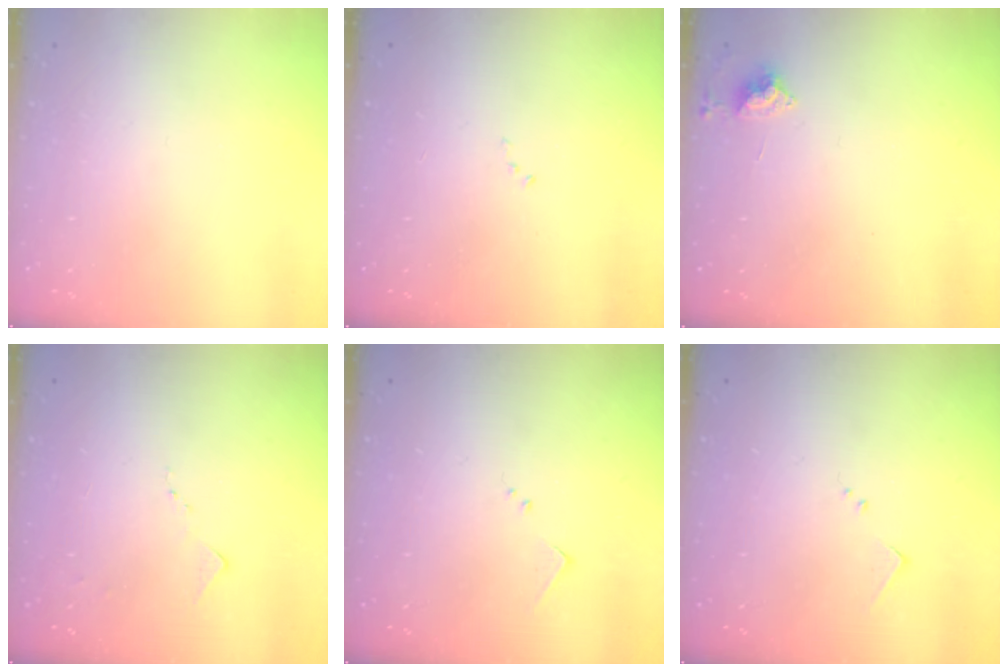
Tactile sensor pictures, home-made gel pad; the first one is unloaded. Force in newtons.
{"total": 5.8, "press": 5.8, "slide": 0.8}
{"total": 3.7, "press": 3.7, "slide": 0.5}
{"total": 6.5, "press": 6.4, "slide": 0.8}
{"total": 5.7, "press": 5.6, "slide": 0.4}
{"total": 5.7, "press": 5.6, "slide": 0.4}